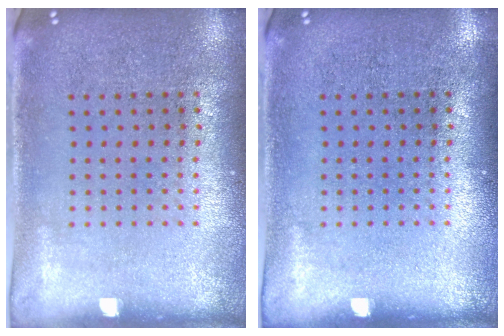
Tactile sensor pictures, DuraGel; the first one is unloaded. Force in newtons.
{"total": 0.0}